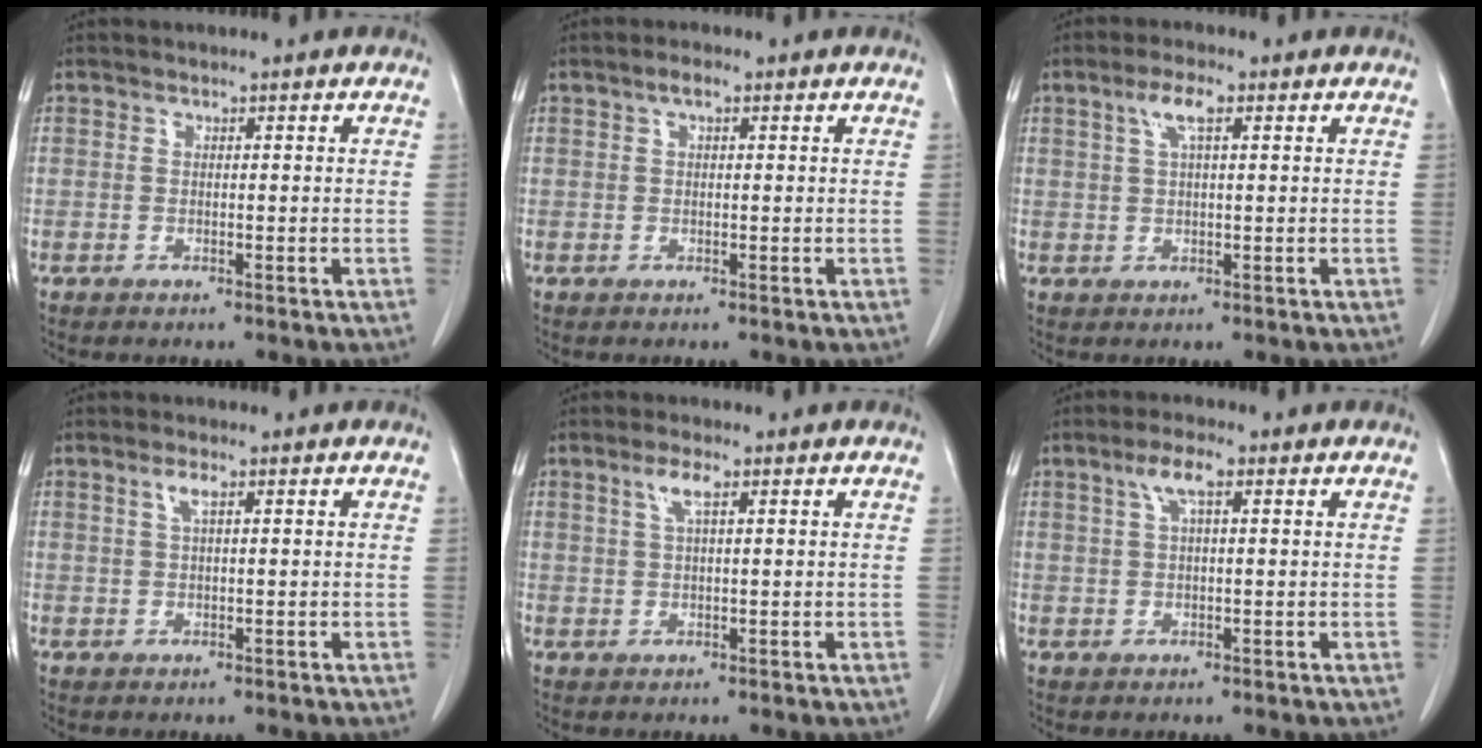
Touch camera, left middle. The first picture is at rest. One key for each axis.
{"total": 1.6, "fx": 0.8, "fy": 0.5, "fz": 1.2, "tx": -0.024, "ty": 0.009, "tz": 0.012}
{"total": 3.8, "fx": 1.7, "fy": 0.7, "fz": 3.3, "tx": -0.071, "ty": 0.012, "tz": 0.033}
{"total": 1.8, "fx": 0.9, "fy": 0.2, "fz": 1.6, "tx": -0.037, "ty": 0.005, "tz": 0.016}
{"total": 2.8, "fx": 1.4, "fy": 0.4, "fz": 2.4, "tx": -0.056, "ty": 0.006, "tz": 0.027}
{"total": 3.8, "fx": 1.7, "fy": 0.7, "fz": 3.3, "tx": -0.071, "ty": 0.013, "tz": 0.034}